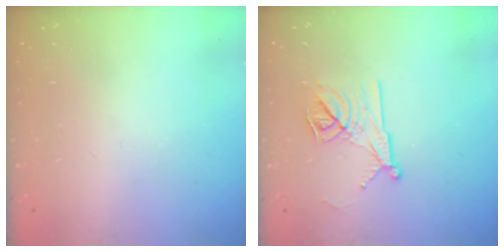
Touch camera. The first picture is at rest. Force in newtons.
{"total": 12.0, "press": 12.0, "slide": 0.1}